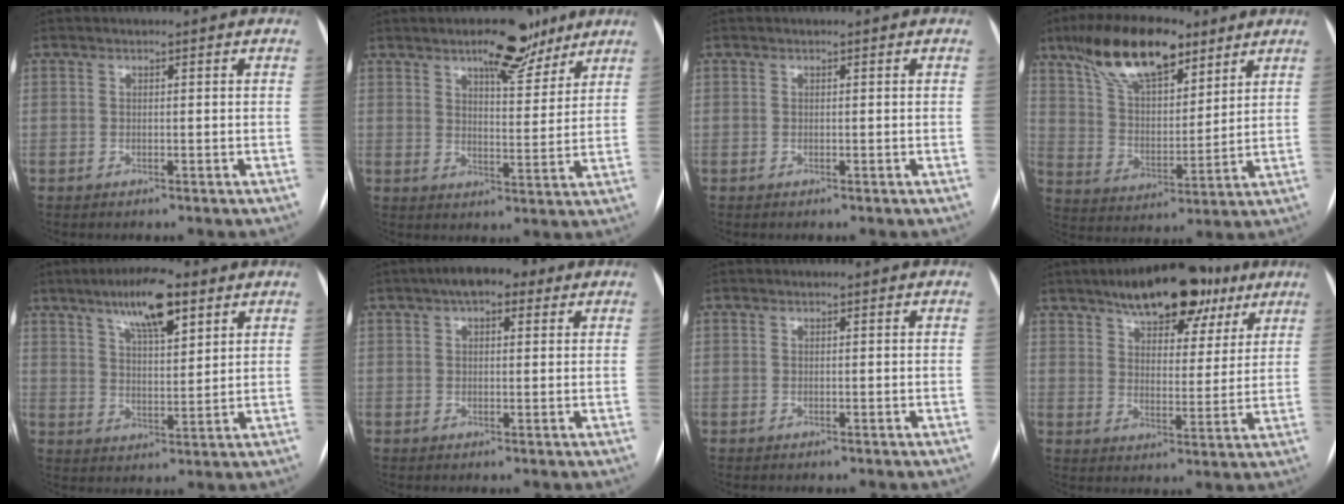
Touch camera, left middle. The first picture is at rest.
{"total": 8.4, "force": [6.1, 2.9, 5.0], "torque": [-0.070, 0.004, 0.091]}
{"total": 0.0}
{"total": 16.4, "force": [11.0, 6.2, 10.6], "torque": [-0.195, 0.027, 0.201]}
{"total": 10.0, "force": [6.2, 2.6, 7.4], "torque": [-0.127, 0.010, 0.104]}
{"total": 6.0, "force": [3.4, 2.6, 4.1], "torque": [-0.062, 0.026, 0.047]}
{"total": 0.0}
{"total": 15.4, "force": [10.4, 6.5, 9.2], "torque": [-0.127, 0.028, 0.158]}